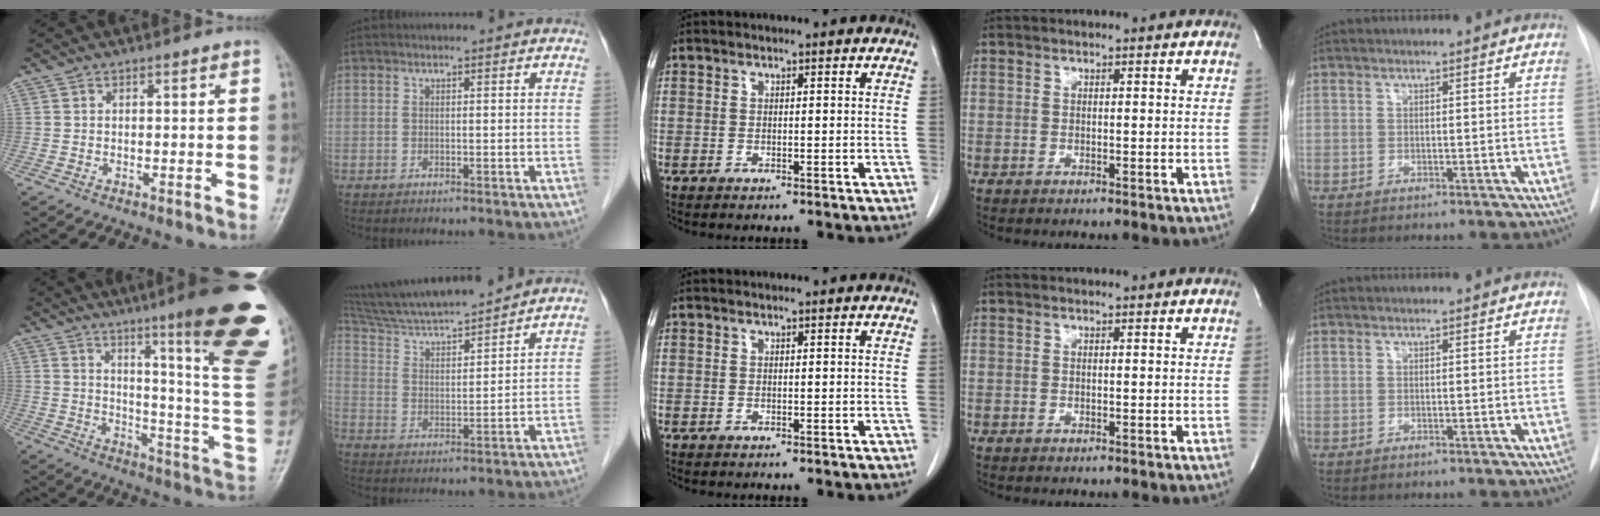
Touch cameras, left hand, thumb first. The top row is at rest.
{"thumb": {"total": 27.2, "force": [14.4, 3.1, 22.9], "torque": [-0.231, -0.070, 0.198]}, "index": {"total": 15.1, "force": [13.8, 0.4, 6.0], "torque": [-0.112, 0.004, 0.237]}}